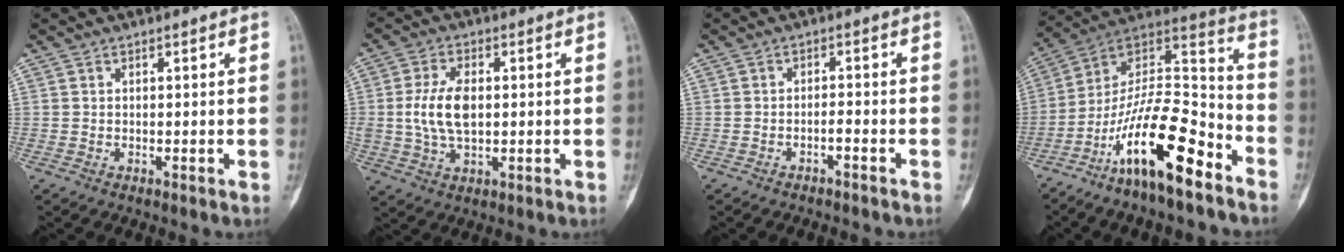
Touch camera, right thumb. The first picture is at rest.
{"total": 8.7, "force": [0.4, 4.9, 7.3], "torque": [-0.148, 0.002, 0.011]}
{"total": 1.8, "force": [-1.4, 0.2, 1.2], "torque": [-0.024, 0.022, -0.021]}
{"total": 20.3, "force": [-11.8, 6.1, 15.4], "torque": [-0.273, 0.092, -0.206]}